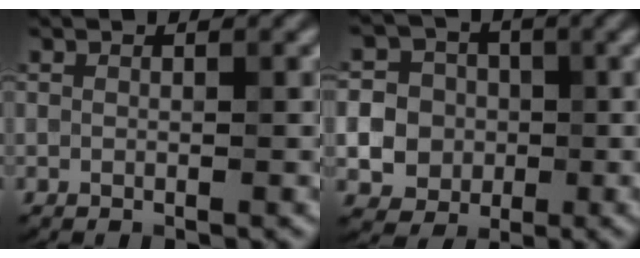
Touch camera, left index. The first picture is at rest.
{"total": 10.6, "force": [-1.9, 9.9, 3.1], "torque": [-0.092, 0.000, -0.049]}